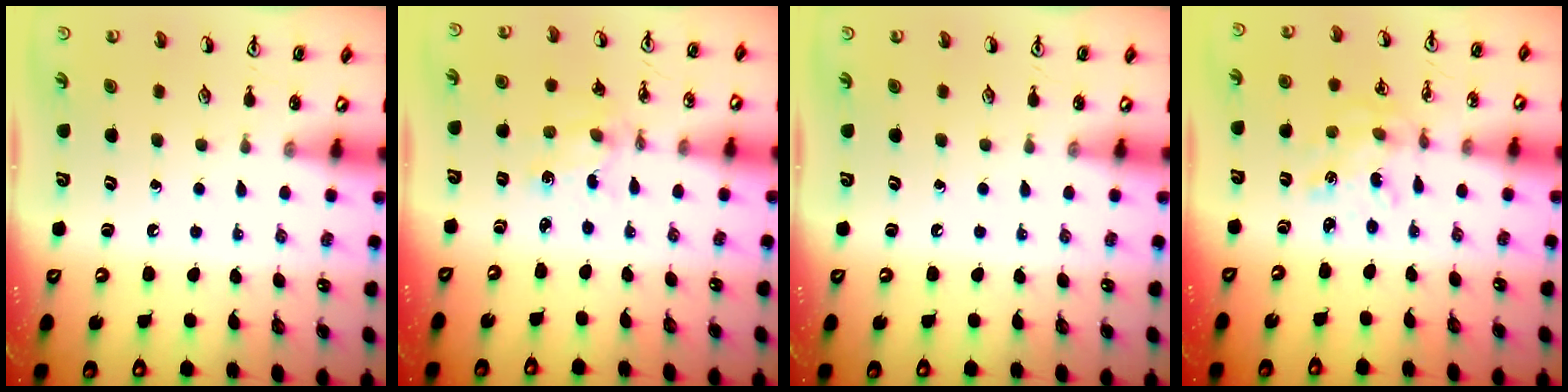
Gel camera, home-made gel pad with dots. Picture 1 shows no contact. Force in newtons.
{"total": 1.5, "press": 1.5, "slide": 0.3}
{"total": 0.0}
{"total": 1.5, "press": 1.5, "slide": 0.1}